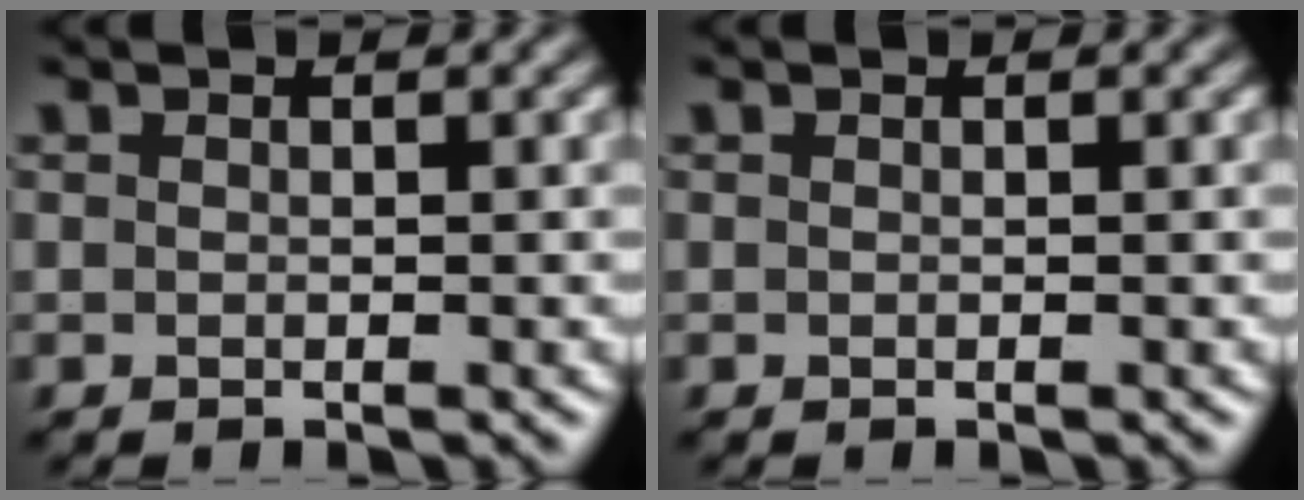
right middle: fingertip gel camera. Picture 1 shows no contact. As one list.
[{"total": 0.0}]